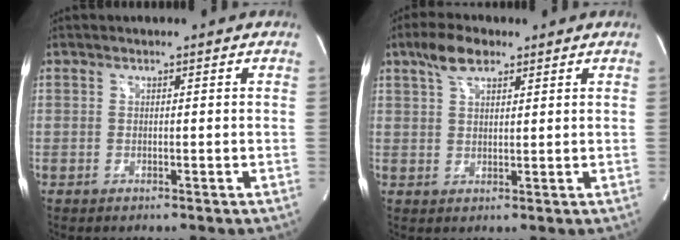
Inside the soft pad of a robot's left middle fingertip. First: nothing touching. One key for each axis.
{"total": 5.2, "fx": 3.4, "fy": 2.1, "fz": 3.3, "tx": -0.071, "ty": 0.015, "tz": 0.065}